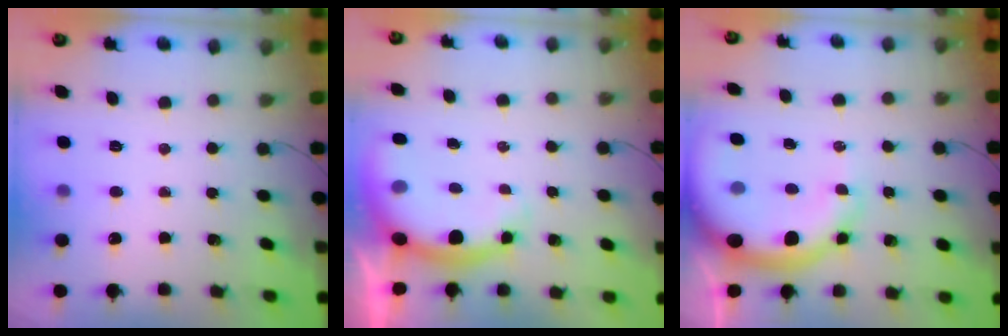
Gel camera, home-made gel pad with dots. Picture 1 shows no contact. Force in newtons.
{"total": 7.2, "press": 7.1, "slide": 0.7}
{"total": 12.8, "press": 12.3, "slide": 3.4}